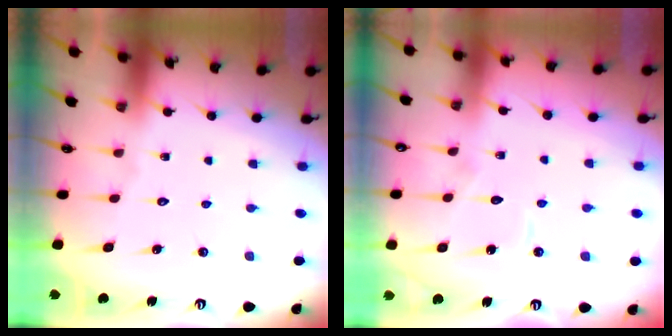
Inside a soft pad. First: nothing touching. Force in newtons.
{"total": 4.0, "press": 4.0, "slide": 0.3}